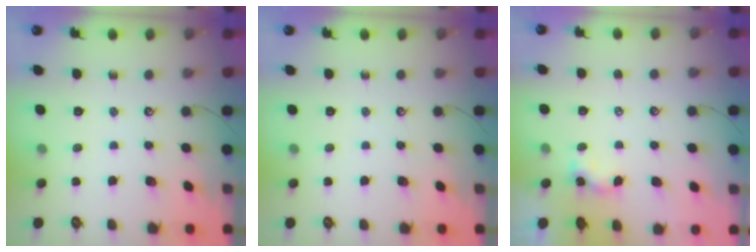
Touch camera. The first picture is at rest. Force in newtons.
{"total": 0.0}
{"total": 0.8, "press": 0.8, "slide": 0.1}